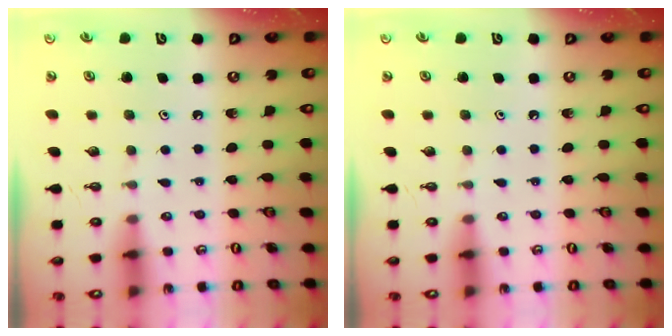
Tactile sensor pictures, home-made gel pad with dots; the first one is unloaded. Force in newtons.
{"total": 0.0}